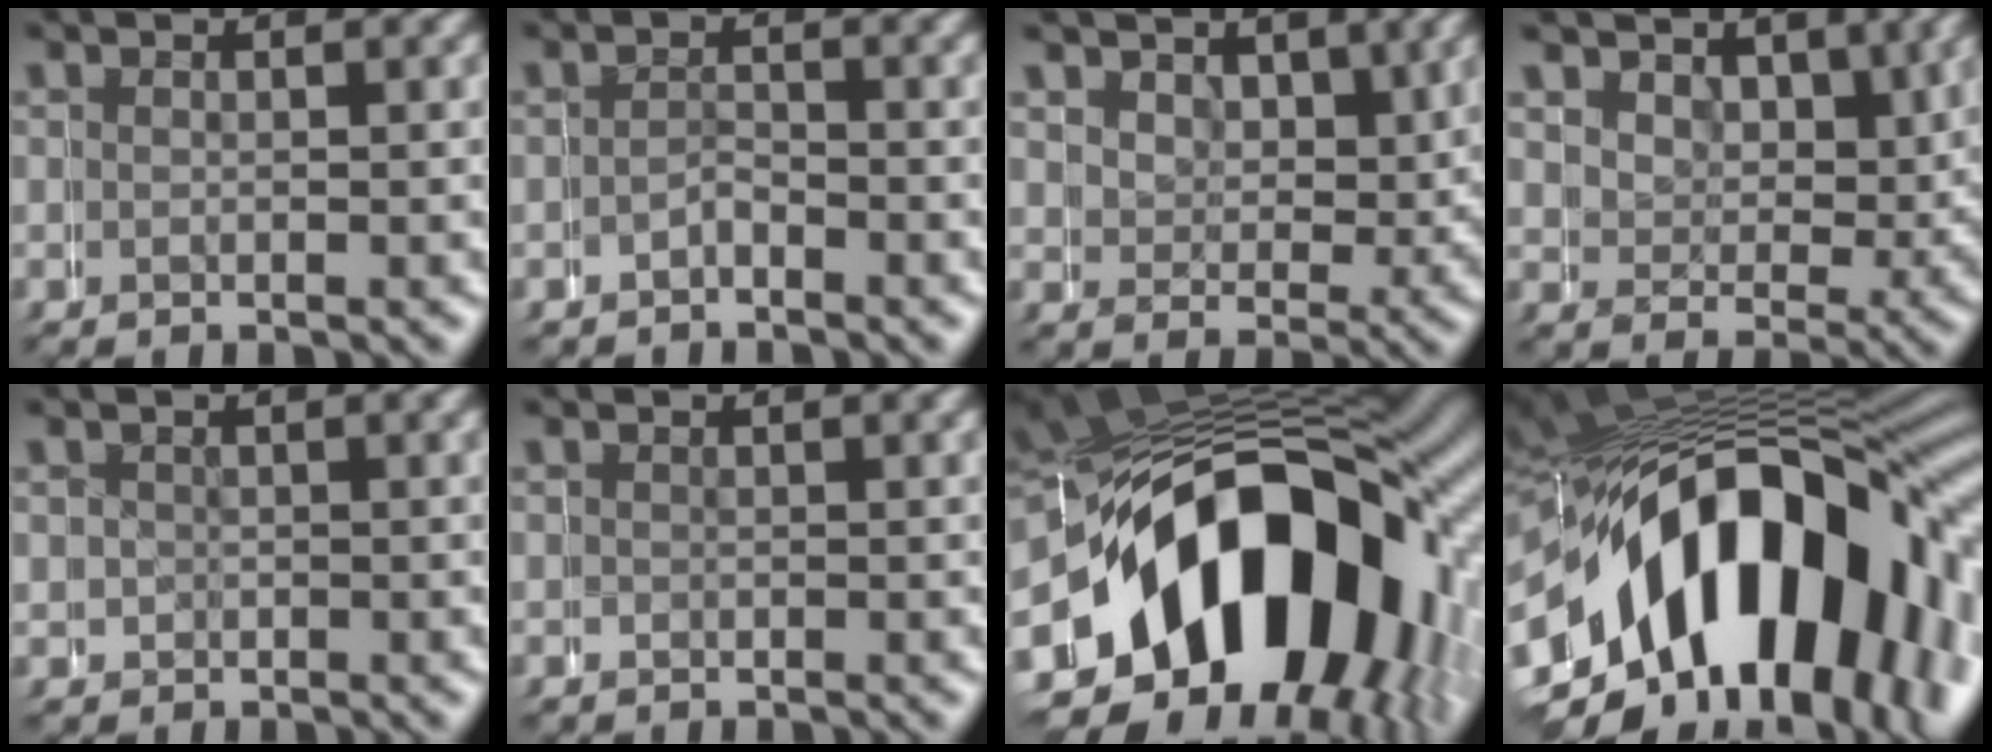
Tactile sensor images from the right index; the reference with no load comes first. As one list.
[{"total": 1.3, "force": [-1.2, 0.5, -0.2], "torque": [0.004, 0.001, -0.024]}, {"total": 4.2, "force": [1.8, 3.4, 1.6], "torque": [-0.033, -0.010, 0.031]}, {"total": 5.3, "force": [1.8, 4.3, 2.4], "torque": [-0.046, -0.009, 0.027]}, {"total": 1.5, "force": [0.2, 1.4, 0.0], "torque": [-0.006, 0.002, 0.005]}, {"total": 0.6, "force": [0.0, 0.3, -0.6], "torque": [0.013, -0.001, 0.001]}, {"total": 26.7, "force": [-4.3, 17.7, 19.5], "torque": [-0.322, -0.011, -0.071]}, {"total": 23.1, "force": [-4.4, 14.3, 17.6], "torque": [-0.282, 0.000, -0.065]}]